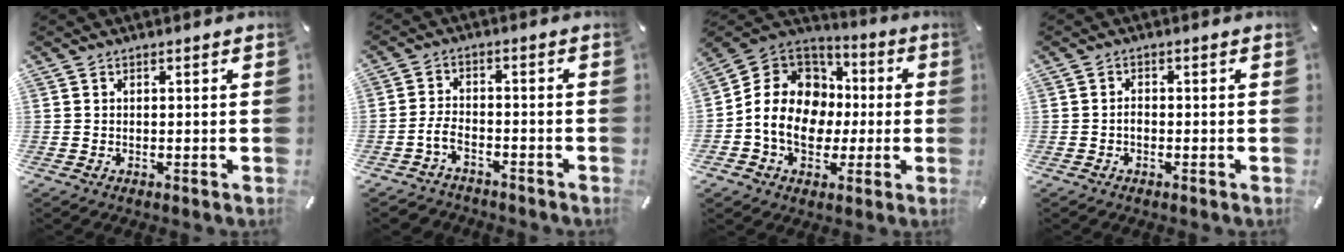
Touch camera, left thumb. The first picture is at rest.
{"total": 4.8, "force": [-2.8, 2.9, 2.6], "torque": [-0.064, 0.015, -0.058]}
{"total": 15.2, "force": [-2.2, 12.9, 7.8], "torque": [-0.164, 0.017, -0.036]}
{"total": 1.5, "force": [-0.6, 0.9, 1.1], "torque": [-0.023, 0.004, -0.013]}